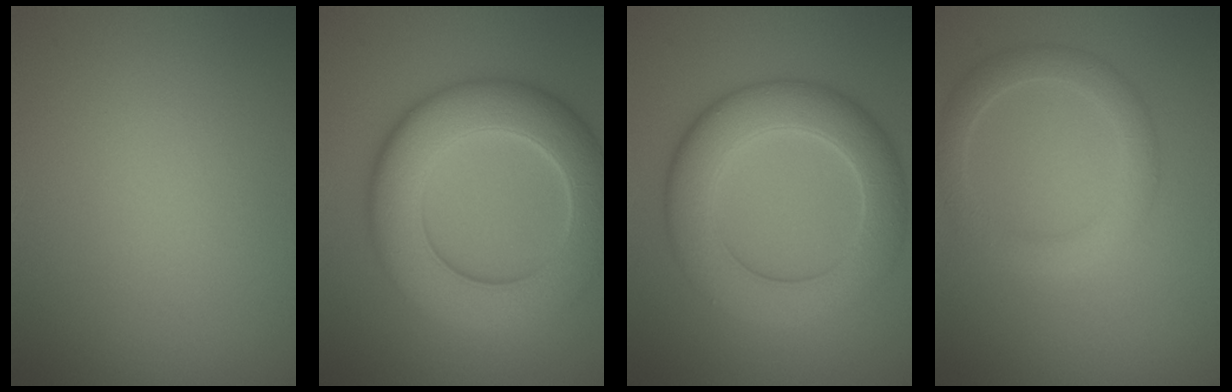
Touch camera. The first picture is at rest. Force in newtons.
{"total": 9.7, "press": 9.7, "slide": 0.3}
{"total": 7.7, "press": 7.6, "slide": 0.5}
{"total": 3.0, "press": 3.0, "slide": 0.2}